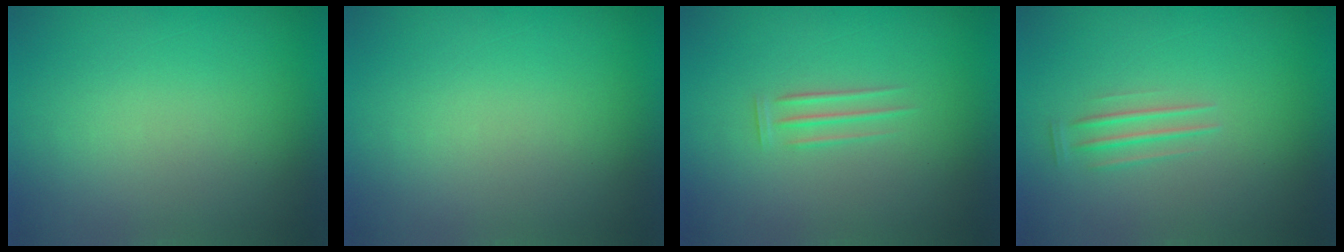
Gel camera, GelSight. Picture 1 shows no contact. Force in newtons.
{"total": 0.0}
{"total": 1.9}
{"total": 1.2}